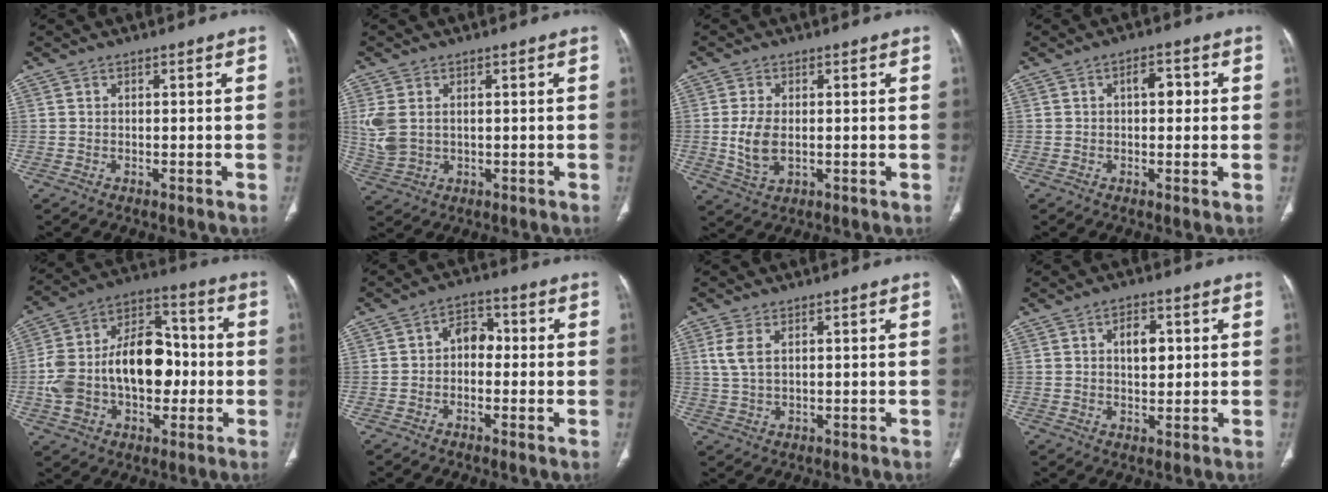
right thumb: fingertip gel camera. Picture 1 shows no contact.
{"total": 6.6, "force": [1.1, 4.5, 4.6], "torque": [-0.117, 0.001, 0.033]}
{"total": 6.0, "force": [-0.1, 3.3, 5.0], "torque": [-0.108, -0.008, 0.003]}
{"total": 4.6, "force": [0.6, 2.2, 4.0], "torque": [-0.048, 0.001, 0.005]}
{"total": 21.5, "force": [-1.9, 13.7, 16.5], "torque": [-0.271, 0.049, -0.026]}
{"total": 4.8, "force": [-0.3, 3.4, 3.4], "torque": [-0.028, 0.021, -0.021]}
{"total": 4.3, "force": [1.5, 2.1, 3.4], "torque": [-0.080, -0.002, 0.035]}
{"total": 5.1, "force": [1.2, 2.9, 4.0], "torque": [-0.045, -0.008, 0.018]}